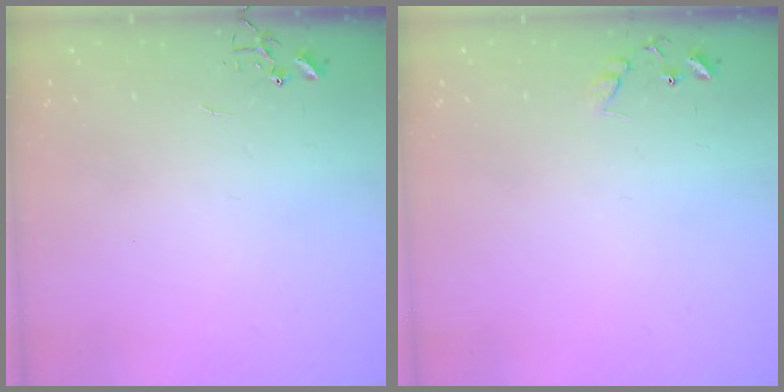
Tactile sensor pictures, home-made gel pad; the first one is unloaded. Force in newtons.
{"total": 8.9, "press": 8.9, "slide": 0.5}